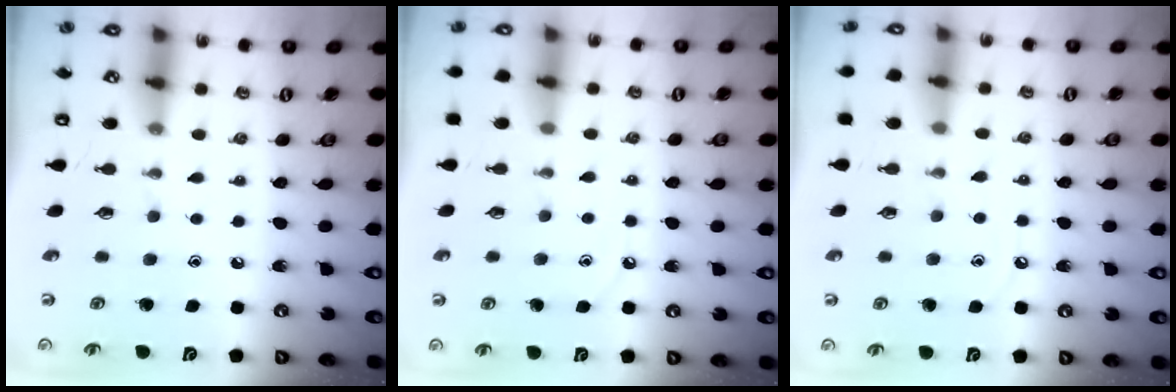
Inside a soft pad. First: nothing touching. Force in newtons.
{"total": 4.7, "press": 4.7, "slide": 0.4}
{"total": 5.3, "press": 5.2, "slide": 0.8}